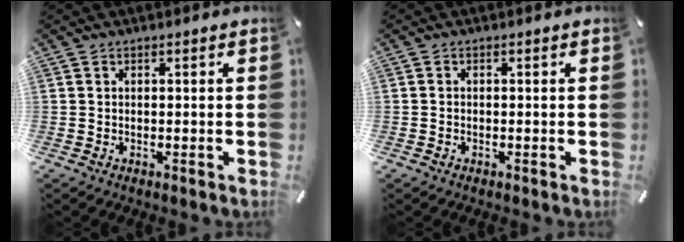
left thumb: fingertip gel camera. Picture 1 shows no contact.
{"total": 0.7, "force": [-0.3, 0.4, 0.4], "torque": [-0.007, 0.001, -0.007]}